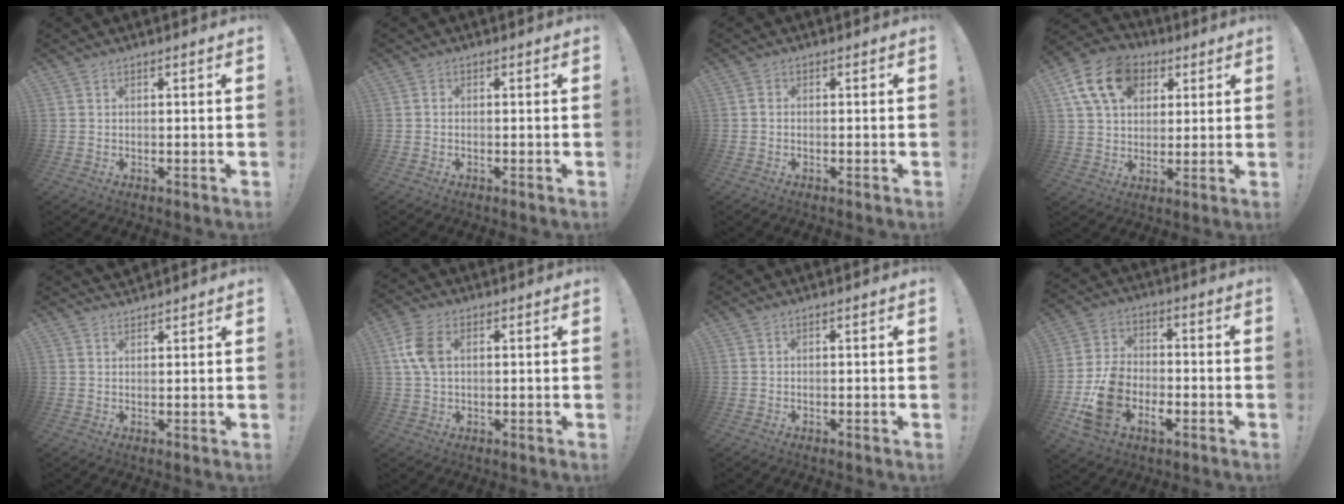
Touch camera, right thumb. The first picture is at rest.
{"total": 0.9, "force": [-0.6, 0.6, 0.3], "torque": [-0.004, 0.003, -0.011]}
{"total": 1.1, "force": [-0.6, 0.6, 0.6], "torque": [-0.010, 0.003, -0.010]}
{"total": 16.2, "force": [6.4, 11.9, 9.0], "torque": [-0.141, -0.015, 0.125]}
{"total": 2.4, "force": [2.3, 0.7, 0.2], "torque": [0.009, -0.016, 0.041]}
{"total": 8.0, "force": [1.9, 5.1, 5.9], "torque": [-0.132, 0.004, 0.033]}
{"total": 0.0}
{"total": 13.1, "force": [-5.3, 9.4, 7.4], "torque": [-0.136, 0.030, -0.093]}